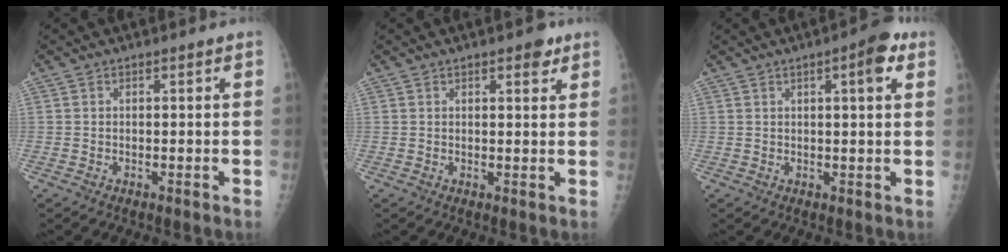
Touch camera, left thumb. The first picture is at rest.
{"total": 3.2, "force": [2.0, 1.2, 2.2], "torque": [-0.019, -0.007, 0.022]}
{"total": 5.8, "force": [2.5, 1.3, 5.0], "torque": [-0.062, -0.003, 0.028]}